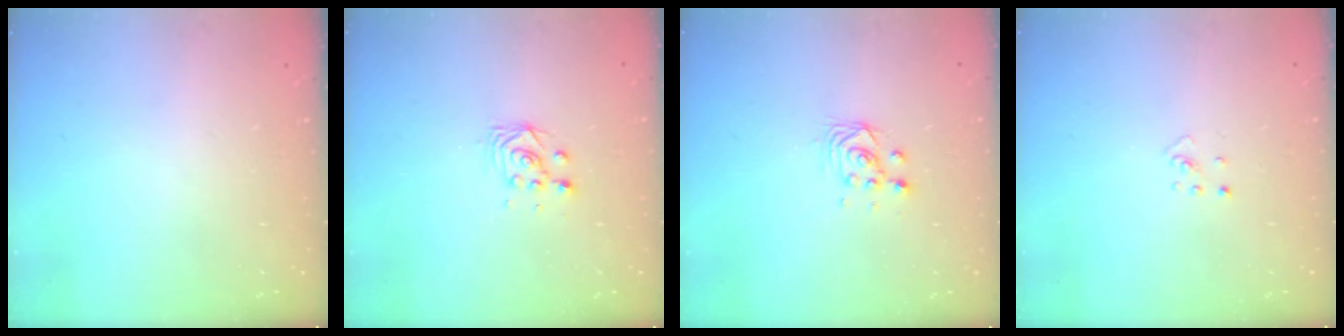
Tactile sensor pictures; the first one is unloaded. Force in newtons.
{"total": 2.8, "press": 2.5, "slide": 1.3}
{"total": 3.0, "press": 3.0, "slide": 0.1}
{"total": 2.0, "press": 2.0, "slide": 0.3}